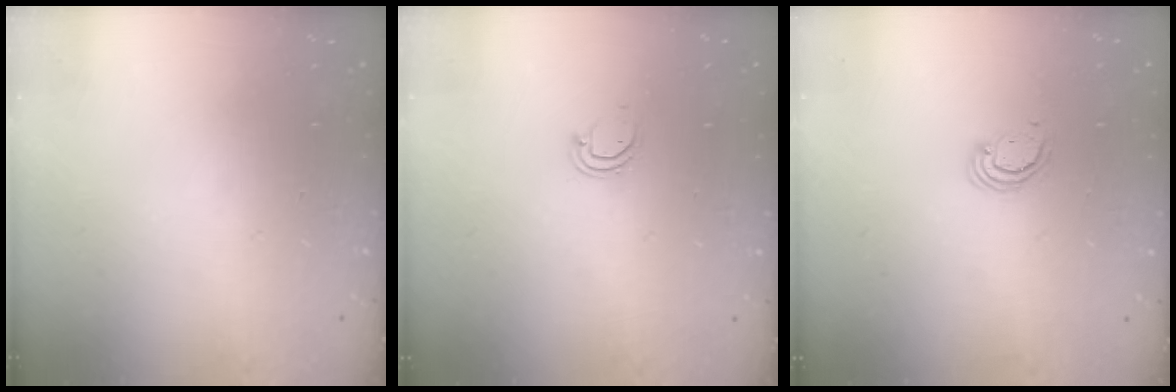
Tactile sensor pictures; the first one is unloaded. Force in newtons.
{"total": 3.6, "press": 3.6, "slide": 0.5}
{"total": 2.6, "press": 2.5, "slide": 0.3}